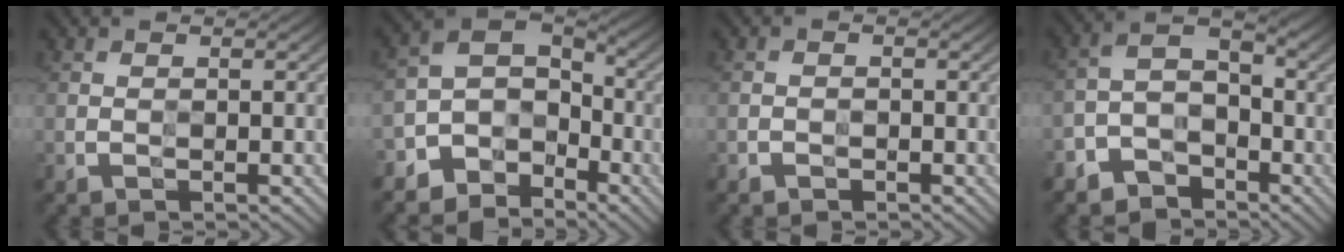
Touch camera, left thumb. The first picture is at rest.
{"total": 7.4, "force": [-4.6, 5.4, 2.2], "torque": [-0.030, -0.011, -0.102]}
{"total": 0.9, "force": [-0.6, 0.6, 0.0], "torque": [0.005, -0.005, -0.014]}
{"total": 6.4, "force": [-4.6, 3.9, 2.4], "torque": [-0.030, -0.004, -0.096]}